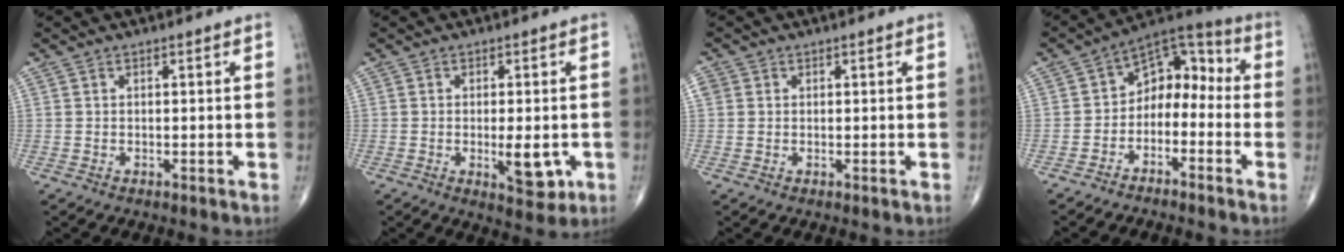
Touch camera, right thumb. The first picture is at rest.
{"total": 6.3, "force": [-1.3, 2.6, 5.6], "torque": [-0.066, -0.009, -0.011]}
{"total": 2.3, "force": [0.5, 2.1, 0.7], "torque": [-0.011, 0.007, 0.012]}
{"total": 9.7, "force": [-2.9, 6.8, 6.3], "torque": [-0.061, 0.066, -0.066]}